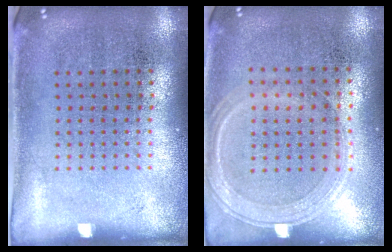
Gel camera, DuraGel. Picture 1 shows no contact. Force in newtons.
{"total": 0.6, "press": 0.5, "slide": 0.2}